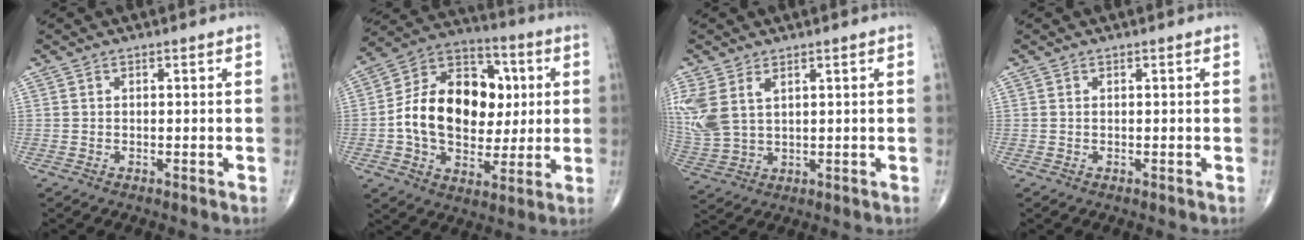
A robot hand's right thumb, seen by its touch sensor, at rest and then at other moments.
{"total": 20.5, "force": [0.9, 14.4, 14.6], "torque": [-0.206, 0.026, 0.015]}
{"total": 10.0, "force": [3.9, 6.0, 7.0], "torque": [-0.180, -0.005, 0.094]}
{"total": 0.0}